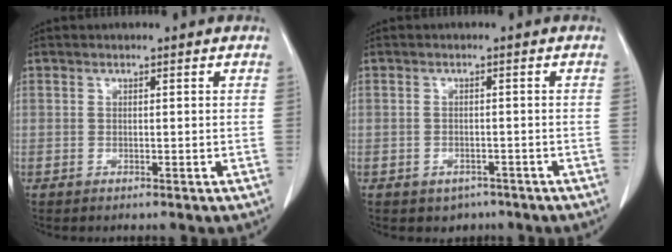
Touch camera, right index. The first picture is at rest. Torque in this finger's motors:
{"motor_torque": [0.28, -0.23, 0.06, 0.00]}